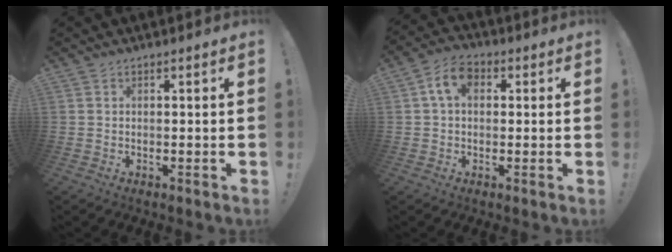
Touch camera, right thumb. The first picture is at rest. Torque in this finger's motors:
{"motor_torque": [1.07, 0.97, 0.65, 0.08, 0.00]}